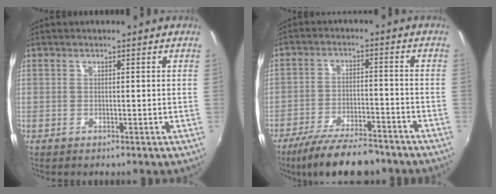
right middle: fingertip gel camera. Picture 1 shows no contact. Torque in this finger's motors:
{"motor_torque": [1.05, -1.09, 0.62, 0.16]}